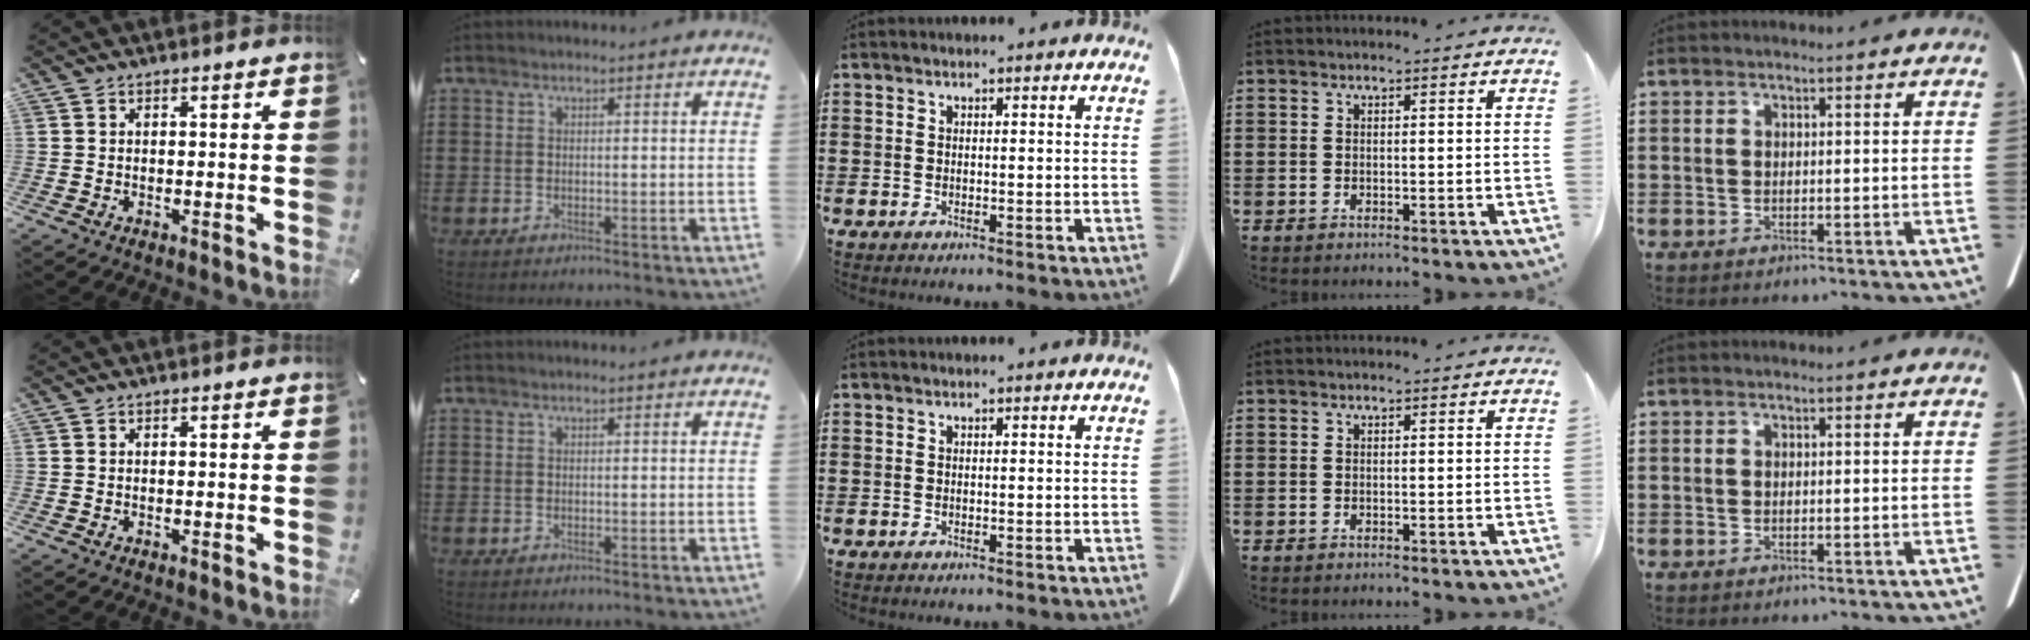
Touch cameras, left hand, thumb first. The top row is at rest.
{}